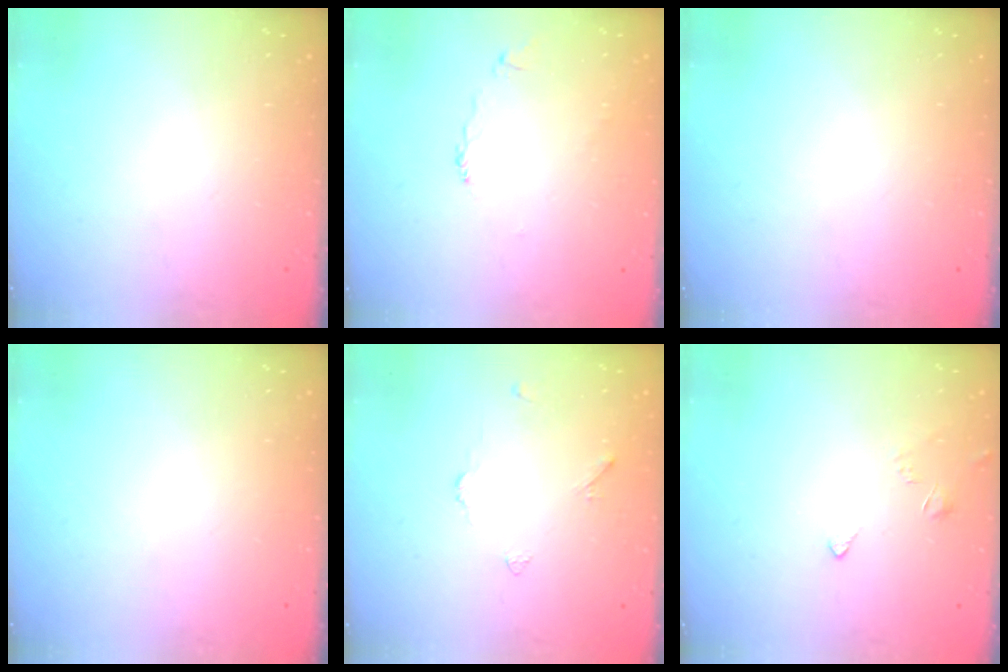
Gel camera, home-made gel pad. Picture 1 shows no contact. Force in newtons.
{"total": 2.3, "press": 2.3, "slide": 0.3}
{"total": 0.0}
{"total": 0.0}
{"total": 2.7, "press": 2.7, "slide": 0.5}
{"total": 2.5, "press": 2.4, "slide": 0.6}